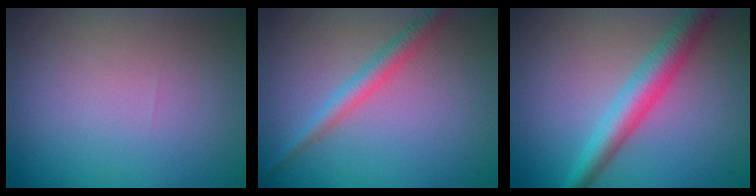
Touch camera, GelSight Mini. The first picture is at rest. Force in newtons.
{"total": 2.4, "press": 2.4, "slide": 0.1}
{"total": 4.2, "press": 4.2, "slide": 0.1}